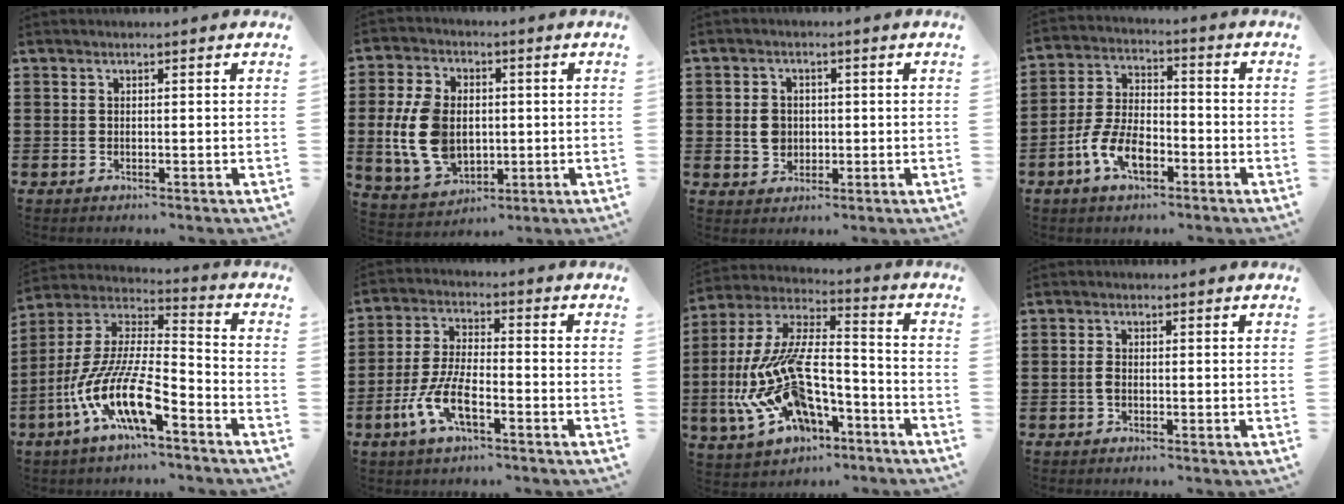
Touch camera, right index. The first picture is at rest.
{"total": 10.7, "force": [-0.5, 7.4, 7.7], "torque": [-0.191, 0.010, -0.013]}
{"total": 3.8, "force": [-0.1, 3.3, 2.0], "torque": [-0.039, 0.006, -0.006]}
{"total": 8.2, "force": [-3.9, 3.9, 6.0], "torque": [-0.147, -0.004, -0.078]}
{"total": 13.7, "force": [-8.6, 3.0, 10.2], "torque": [-0.234, -0.010, -0.172]}
{"total": 8.0, "force": [-3.9, 2.6, 6.5], "torque": [-0.154, -0.010, -0.077]}
{"total": 14.8, "force": [-5.9, 6.7, 11.7], "torque": [-0.274, -0.014, -0.115]}
{"total": 1.5, "force": [-0.4, 0.6, 1.2], "torque": [-0.032, -0.004, -0.011]}